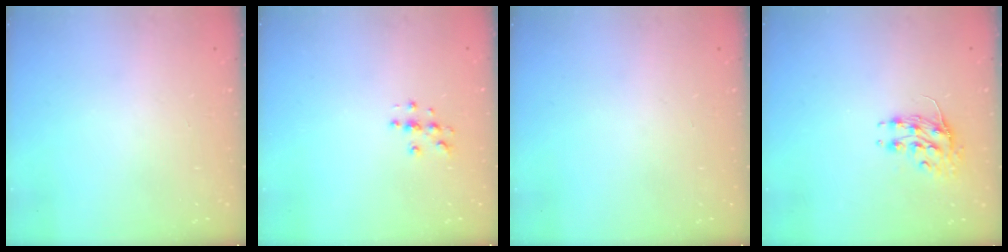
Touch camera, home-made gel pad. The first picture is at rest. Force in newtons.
{"total": 4.6, "press": 4.6, "slide": 0.4}
{"total": 0.0}
{"total": 8.4, "press": 8.3, "slide": 1.0}